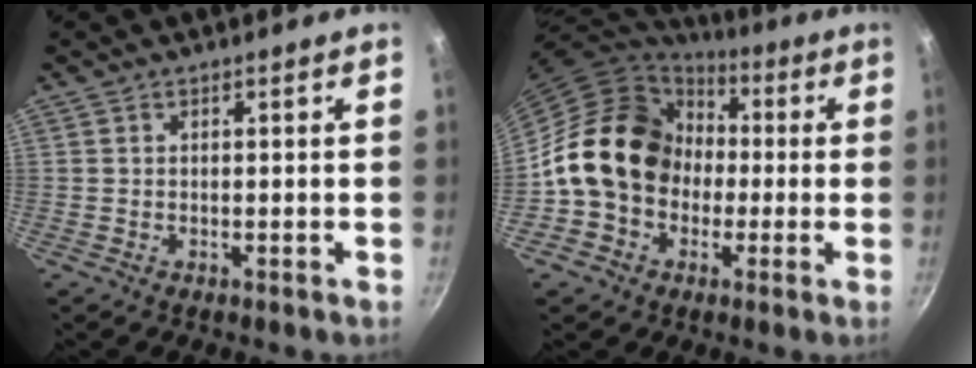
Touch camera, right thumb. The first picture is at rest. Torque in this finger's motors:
{"motor_torque": [1.79, 3.22, 1.71, -0.82, 0.26]}